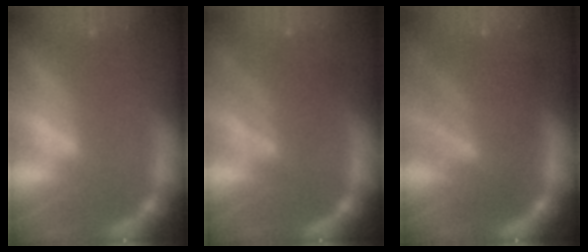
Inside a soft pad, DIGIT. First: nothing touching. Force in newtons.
{"total": 3.5}
{"total": 7.6}